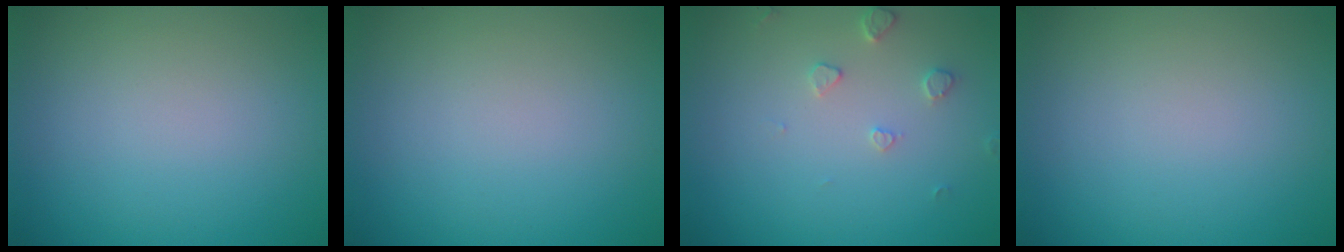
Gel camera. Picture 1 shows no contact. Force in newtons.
{"total": 0.0}
{"total": 1.5, "press": 1.5, "slide": 0.3}
{"total": 0.0}